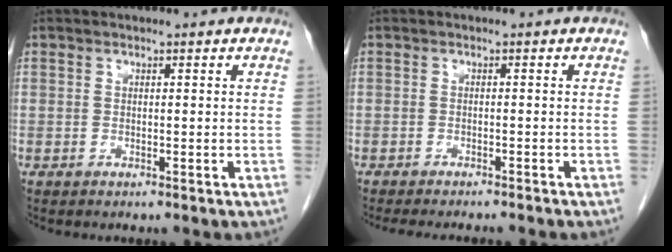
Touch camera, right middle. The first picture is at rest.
{"total": 8.1, "force": [-7.2, 0.7, 3.6], "torque": [-0.034, -0.012, -0.097]}